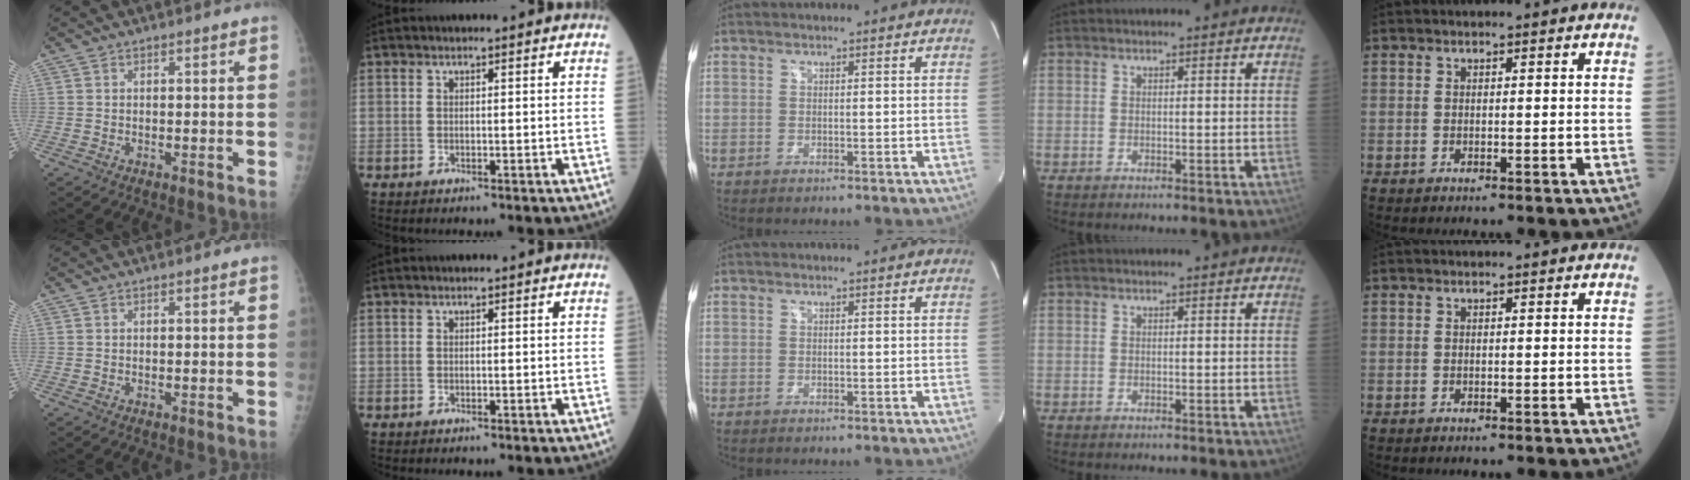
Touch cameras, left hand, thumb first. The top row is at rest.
{}